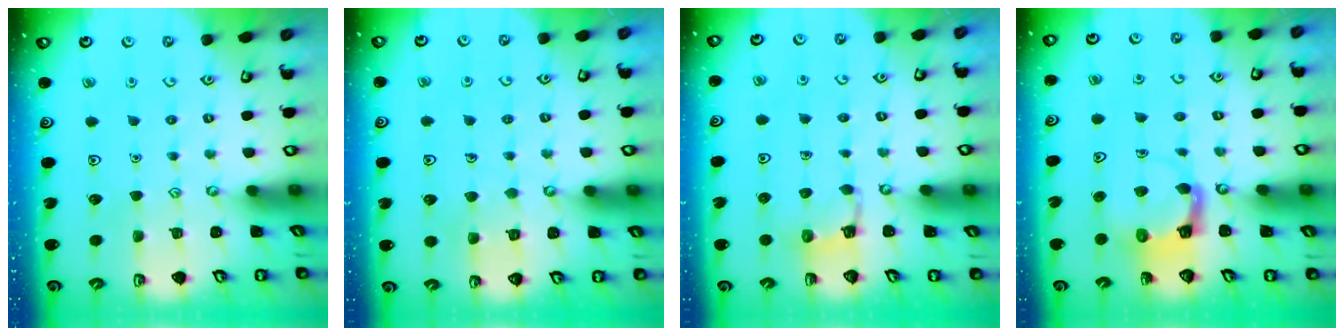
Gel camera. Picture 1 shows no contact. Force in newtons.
{"total": 4.0, "press": 3.9, "slide": 0.3}
{"total": 2.1, "press": 2.0, "slide": 0.5}
{"total": 4.6, "press": 4.6, "slide": 0.1}